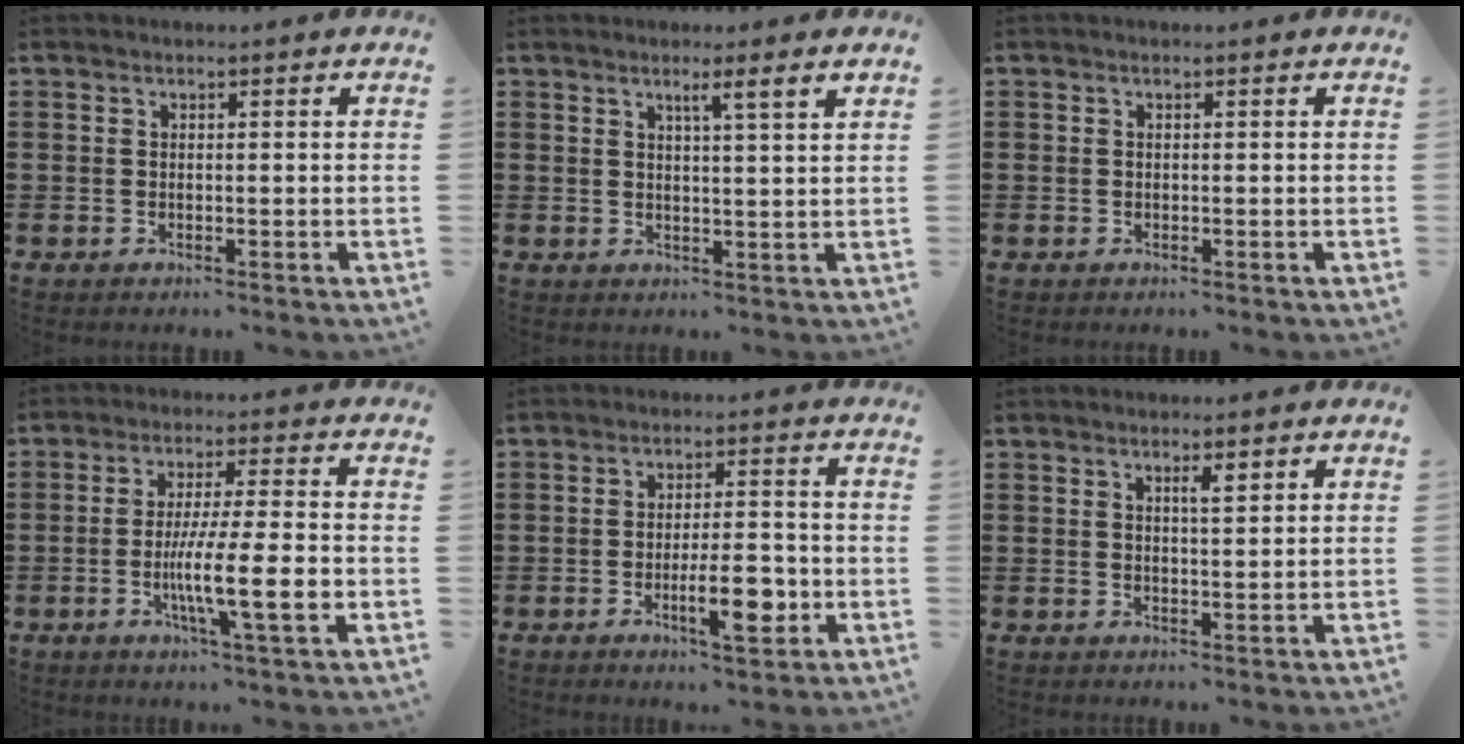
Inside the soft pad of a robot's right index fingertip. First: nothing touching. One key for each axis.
{"total": 2.4, "fx": 1.3, "fy": -0.7, "fz": 1.9, "tx": -0.031, "ty": -0.011, "tz": 0.018}
{"total": 0.0}
{"total": 11.3, "fx": -2.9, "fy": 1.5, "fz": 10.8, "tx": -0.204, "ty": -0.014, "tz": -0.052}
{"total": 8.1, "fx": -2.6, "fy": 2.5, "fz": 7.3, "tx": -0.120, "ty": -0.007, "tz": -0.044}
{"total": 2.0, "fx": 0.9, "fy": 0.3, "fz": 1.8, "tx": -0.028, "ty": -0.001, "tz": 0.012}